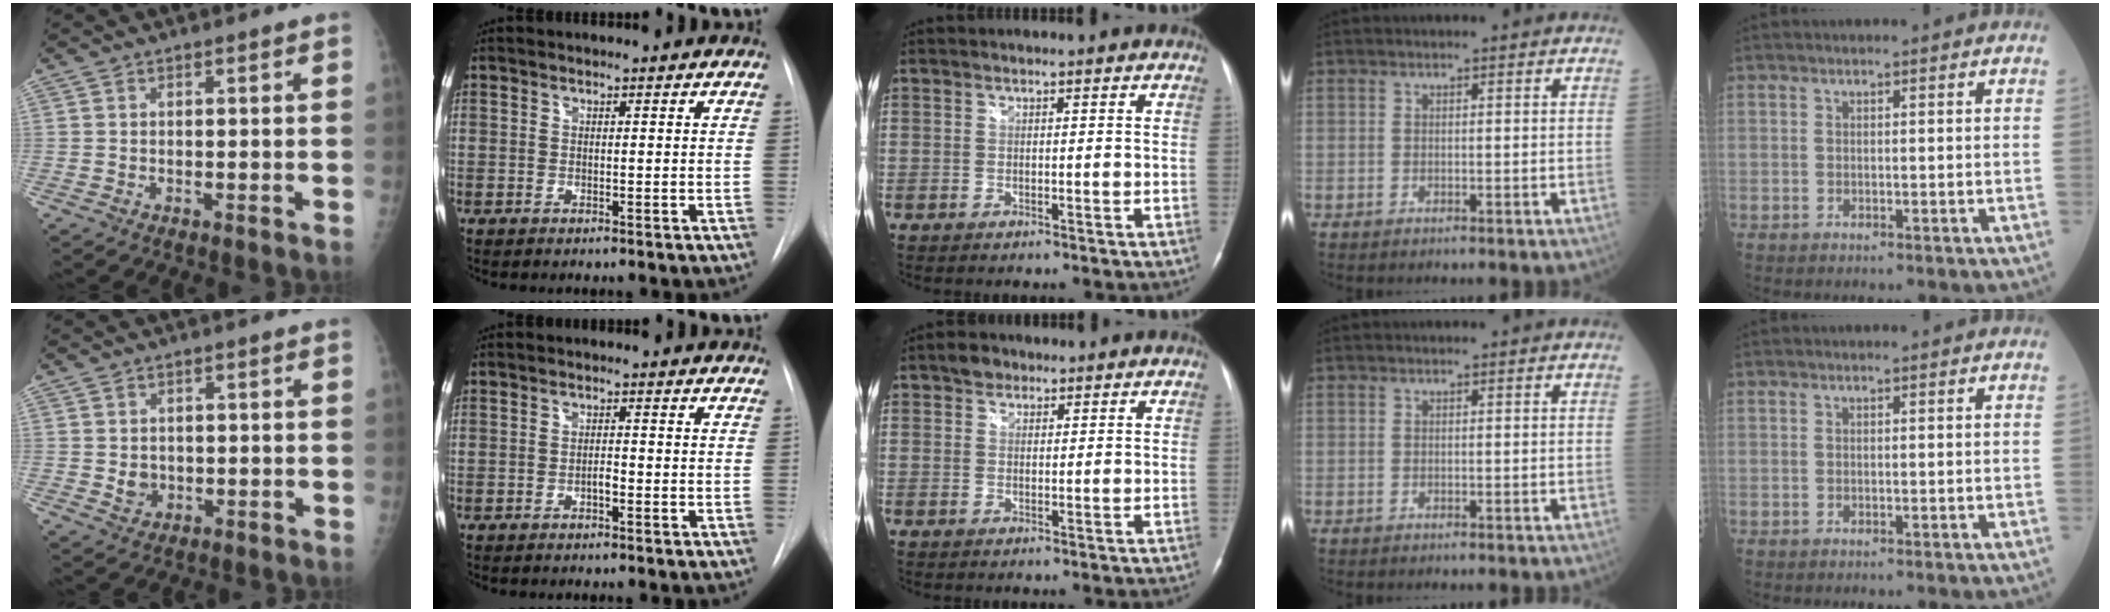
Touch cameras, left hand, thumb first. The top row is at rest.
{"thumb": {"total": 2.8, "force": [-0.1, 2.5, 1.3], "torque": [-0.009, 0.000, 0.007]}, "index": {"total": 1.3, "force": [-0.7, 0.4, 1.0], "torque": [-0.017, 0.002, -0.012]}, "middle": {"total": 2.4, "force": [1.6, 1.6, 0.7], "torque": [-0.014, 0.007, 0.026]}}